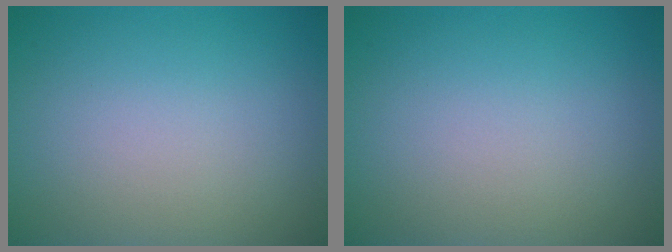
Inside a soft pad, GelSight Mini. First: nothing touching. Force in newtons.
{"total": 0.0}